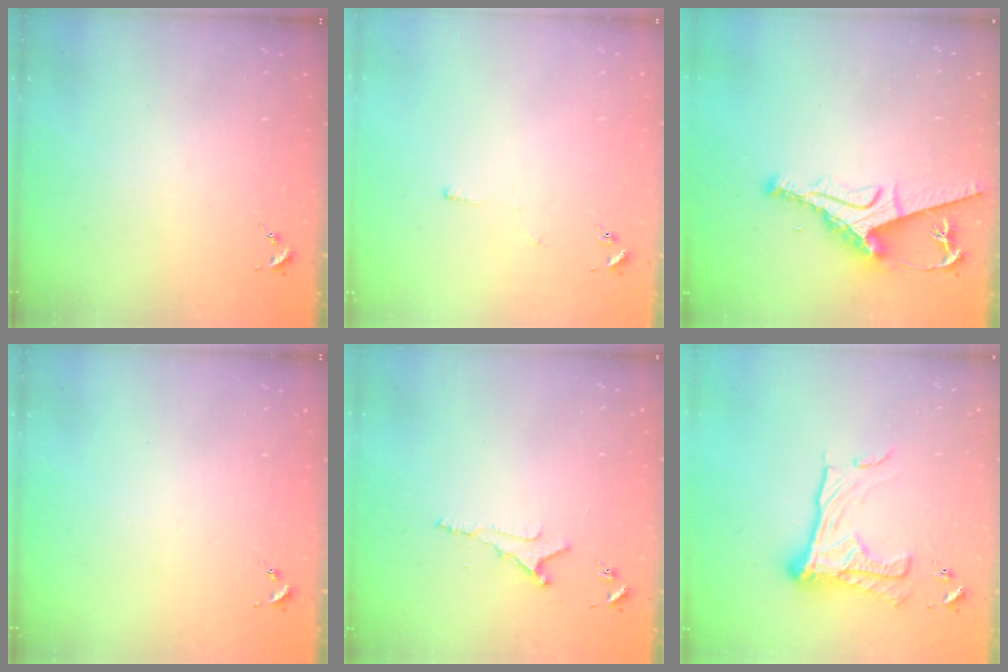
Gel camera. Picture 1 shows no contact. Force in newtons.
{"total": 2.3, "press": 2.3, "slide": 0.4}
{"total": 9.4, "press": 9.4, "slide": 1.2}
{"total": 0.0}
{"total": 5.6, "press": 5.5, "slide": 0.8}
{"total": 17.1, "press": 17.0, "slide": 1.3}